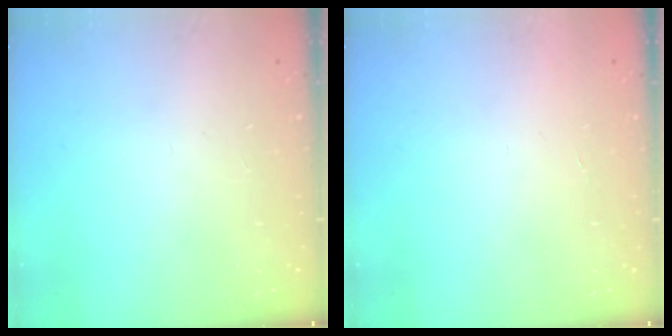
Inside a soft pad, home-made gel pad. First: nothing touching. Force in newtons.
{"total": 1.6, "press": 1.5, "slide": 0.1}